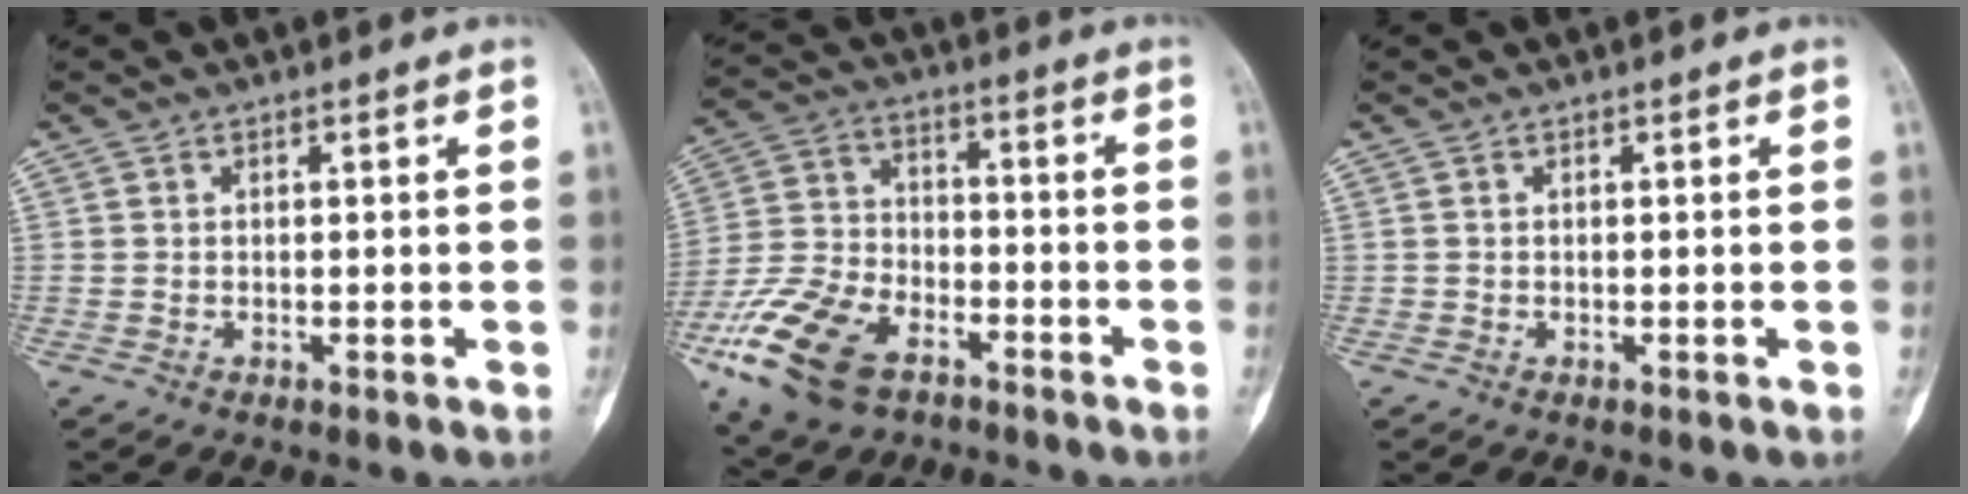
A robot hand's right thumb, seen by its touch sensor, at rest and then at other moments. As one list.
[{"total": 17.0, "force": [-9.2, 9.5, 10.8], "torque": [-0.222, 0.030, -0.176]}, {"total": 0.0}]